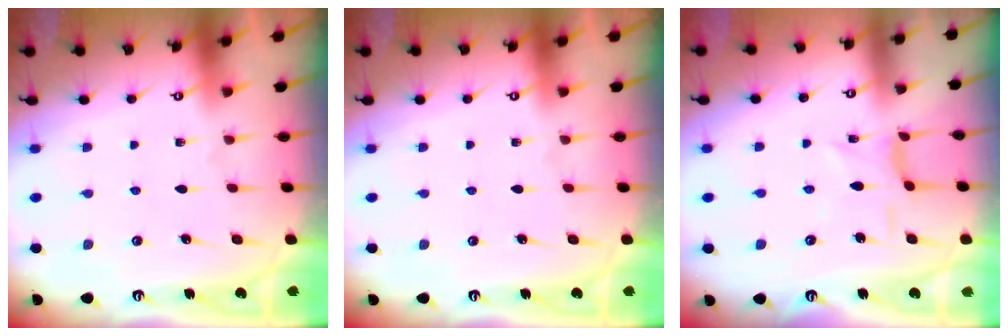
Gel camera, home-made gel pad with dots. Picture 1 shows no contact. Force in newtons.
{"total": 0.0}
{"total": 3.2, "press": 3.1, "slide": 0.7}